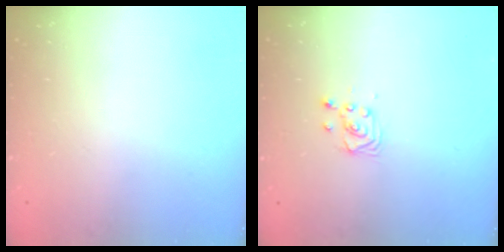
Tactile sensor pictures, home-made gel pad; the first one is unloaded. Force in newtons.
{"total": 3.5, "press": 3.5, "slide": 0.4}